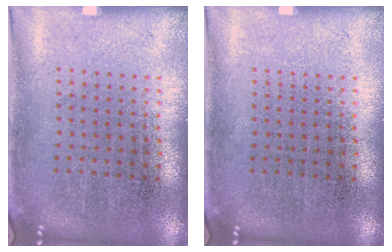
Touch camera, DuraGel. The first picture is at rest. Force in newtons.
{"total": 0.0}